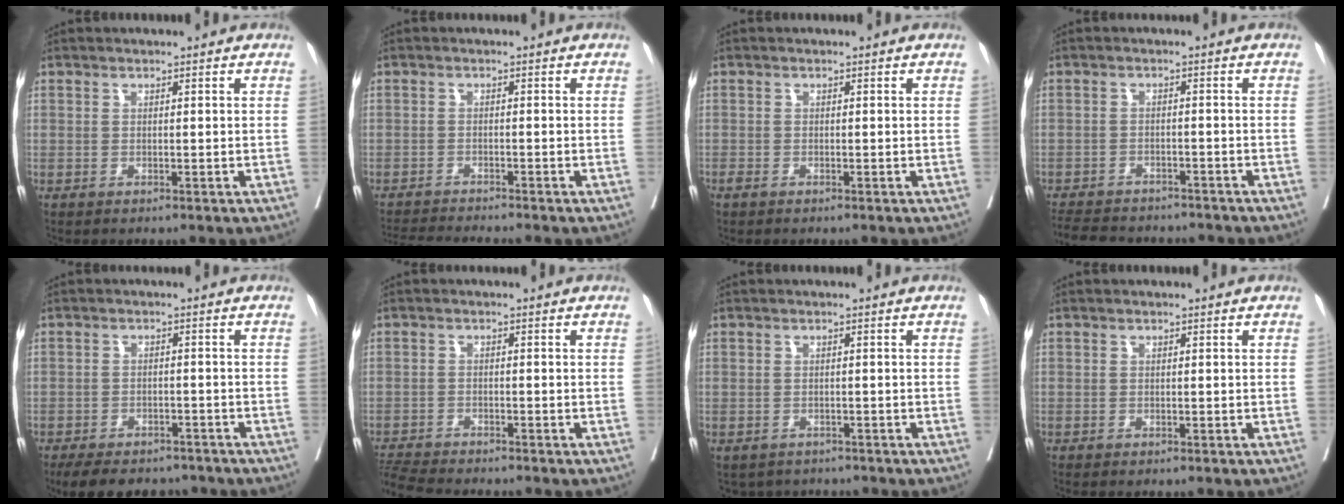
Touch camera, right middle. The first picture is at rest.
{"total": 5.9, "force": [-5.6, -1.0, 1.6], "torque": [-0.024, -0.018, -0.094]}
{"total": 0.5, "force": [-0.4, 0.2, 0.2], "torque": [-0.011, -0.002, -0.011]}
{"total": 13.0, "force": [-11.6, 3.7, 4.4], "torque": [-0.098, -0.005, -0.155]}
{"total": 10.6, "force": [-8.9, 4.5, 3.7], "torque": [-0.060, -0.005, -0.120]}
{"total": 6.7, "force": [-6.4, 0.0, 1.9], "torque": [-0.036, -0.019, -0.111]}
{"total": 4.1, "force": [-3.6, 2.0, 0.3], "torque": [-0.001, 0.001, -0.047]}
{"total": 0.9, "force": [-0.8, 0.1, 0.4], "torque": [-0.009, -0.003, -0.011]}